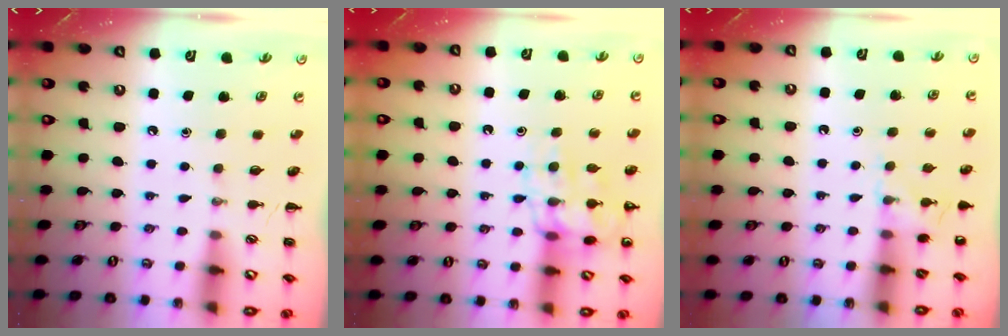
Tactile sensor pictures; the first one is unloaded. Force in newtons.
{"total": 14.9, "press": 14.7, "slide": 2.6}
{"total": 5.7, "press": 5.4, "slide": 1.8}